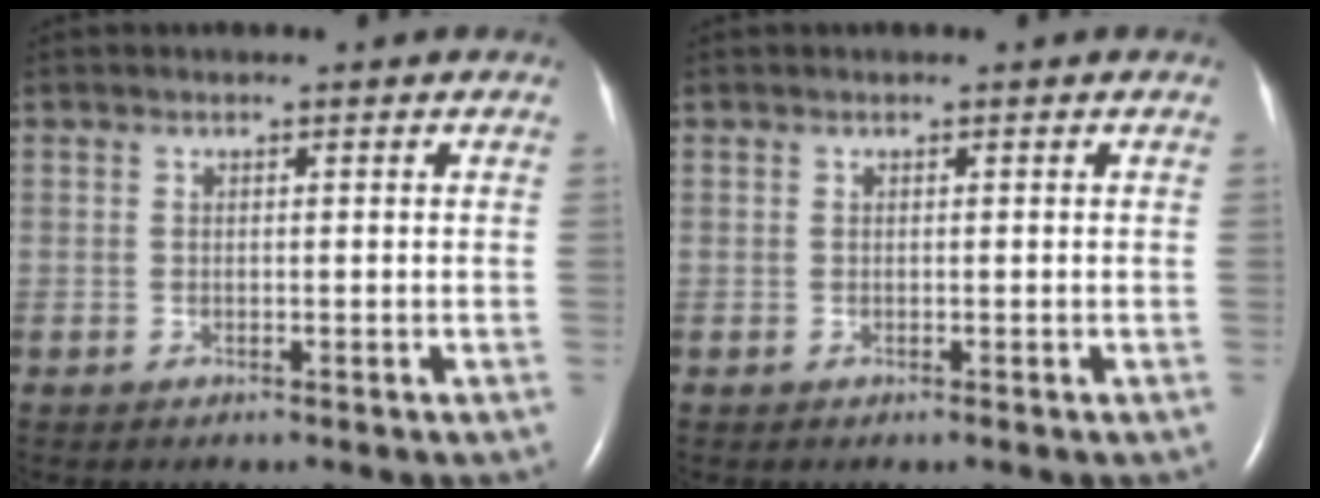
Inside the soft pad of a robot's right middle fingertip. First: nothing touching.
{"total": 0.0}